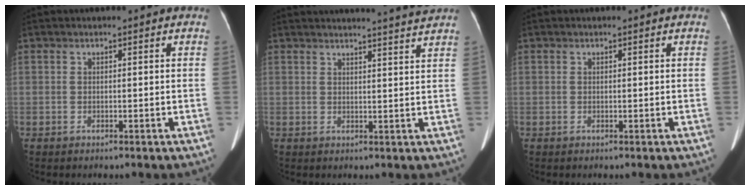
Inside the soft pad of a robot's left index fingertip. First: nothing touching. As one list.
[{"total": 8.3, "force": [7.9, -1.4, 2.2], "torque": [-0.028, -0.011, 0.087]}, {"total": 0.0}]